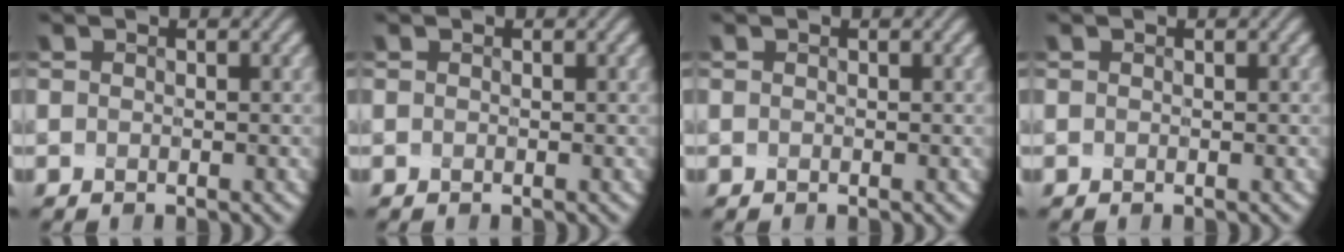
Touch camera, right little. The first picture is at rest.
{"total": 0.0}
{"total": 0.0}
{"total": 0.0}